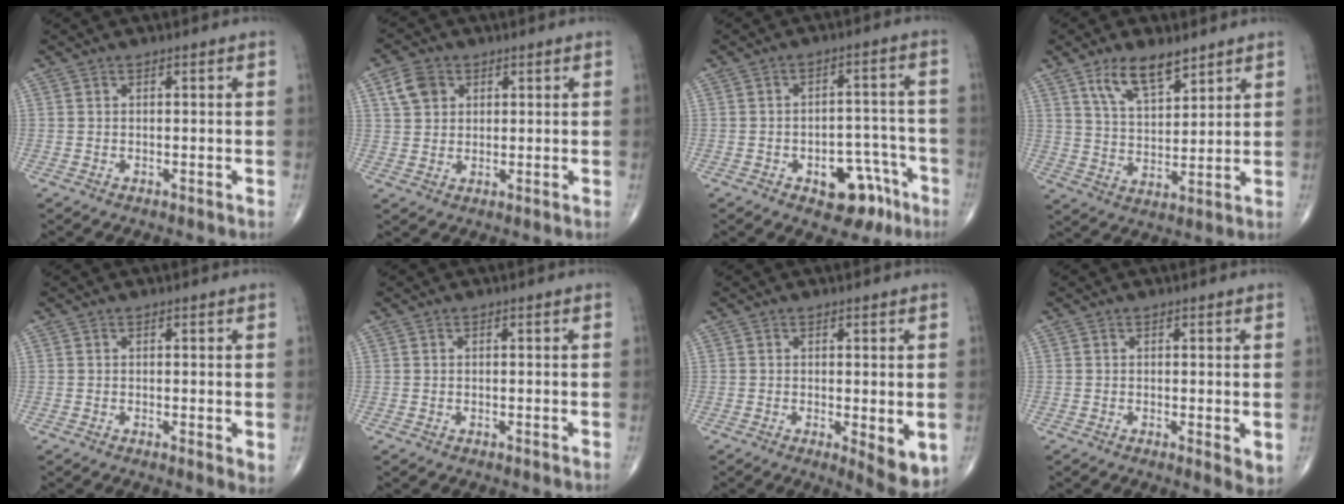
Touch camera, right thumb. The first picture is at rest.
{"total": 5.6, "force": [2.3, 4.4, 2.6], "torque": [-0.031, 0.001, 0.043]}
{"total": 10.1, "force": [-5.4, 5.8, 6.2], "torque": [-0.039, 0.050, -0.065]}
{"total": 9.8, "force": [6.3, 4.2, 6.2], "torque": [-0.089, -0.035, 0.123]}
{"total": 2.2, "force": [0.3, 0.6, 2.1], "torque": [-0.026, -0.009, 0.004]}
{"total": 0.0}
{"total": 6.0, "force": [-0.9, 1.8, 5.6], "torque": [-0.064, -0.017, -0.008]}
{"total": 3.2, "force": [0.1, 0.9, 3.1], "torque": [-0.037, -0.012, 0.001]}